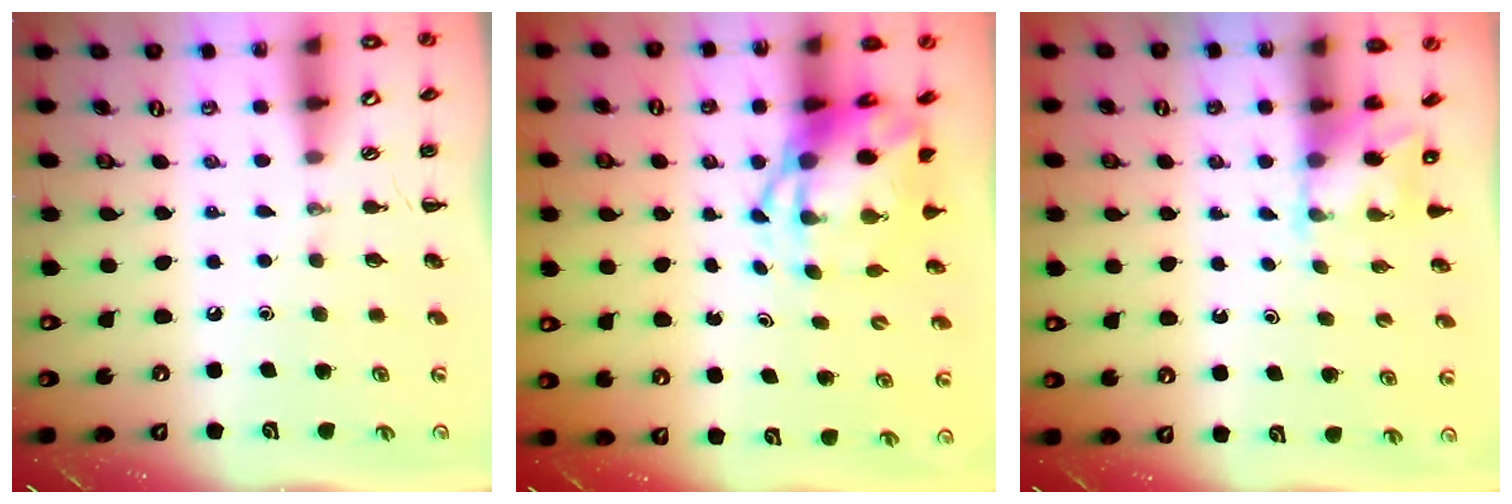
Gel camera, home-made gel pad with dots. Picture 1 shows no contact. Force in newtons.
{"total": 6.0, "press": 5.8, "slide": 1.7}
{"total": 2.1, "press": 2.0, "slide": 0.7}